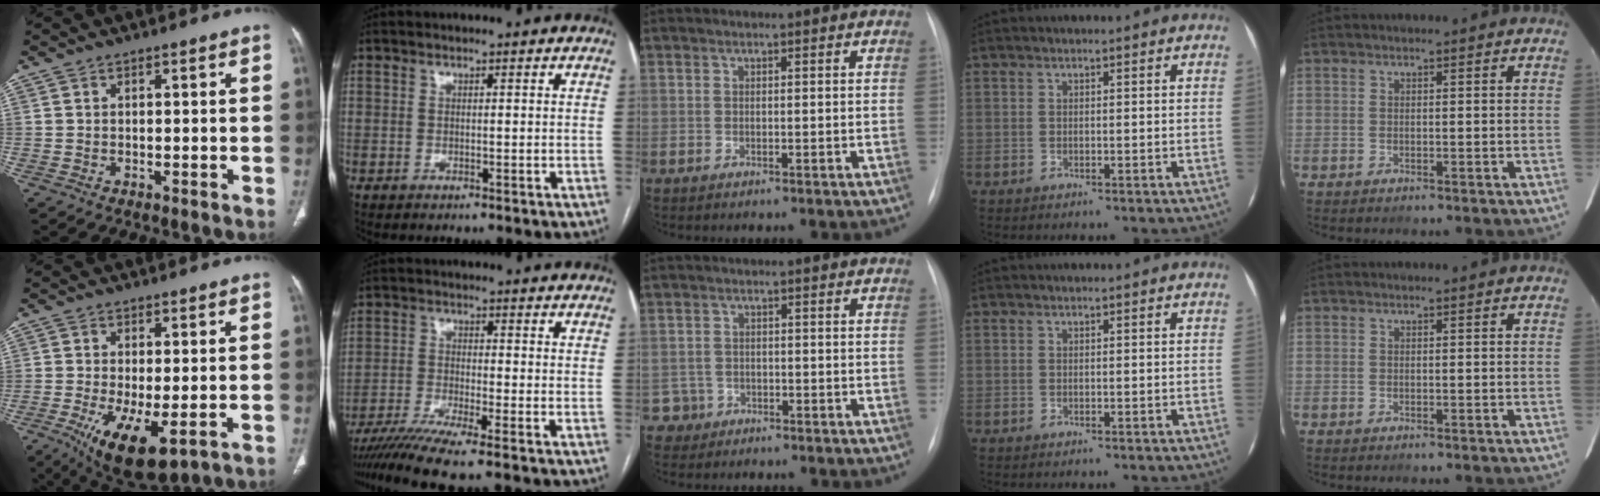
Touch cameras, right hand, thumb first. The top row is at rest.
{"thumb": {"total": 12.4, "force": [-4.6, 4.7, 10.5], "torque": [-0.183, -0.021, -0.061]}, "index": {"total": 9.2, "force": [-7.3, -1.2, 5.4], "torque": [-0.088, -0.025, -0.124]}, "middle": {"total": 2.7, "force": [-1.5, 2.1, -0.8], "torque": [0.019, 0.012, -0.027]}}